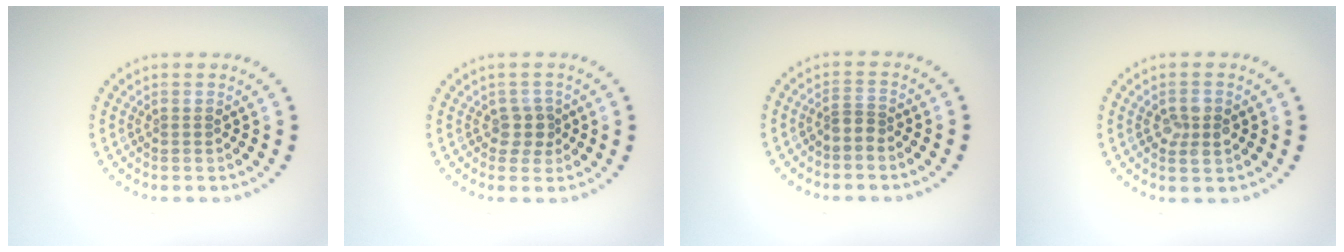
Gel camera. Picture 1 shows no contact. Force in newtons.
{"total": 1.7, "press": 1.4, "slide": 1.0}
{"total": 1.3, "press": 0.9, "slide": 0.9}
{"total": 2.0, "press": 2.0, "slide": 0.2}